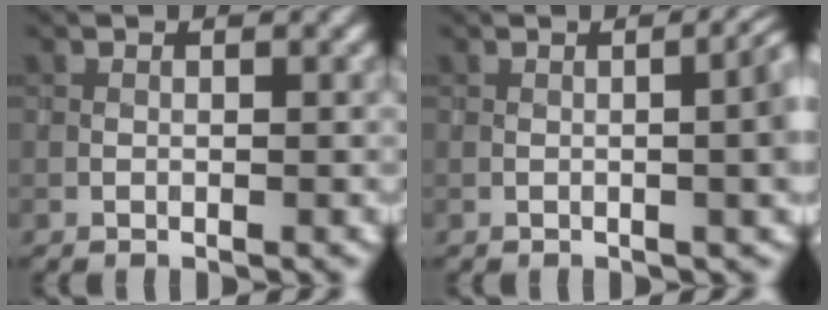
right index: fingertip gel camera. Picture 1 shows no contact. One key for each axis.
{"total": 6.1, "fx": -0.1, "fy": 2.5, "fz": 5.6, "tx": -0.044, "ty": 0.004, "tz": 0.001}